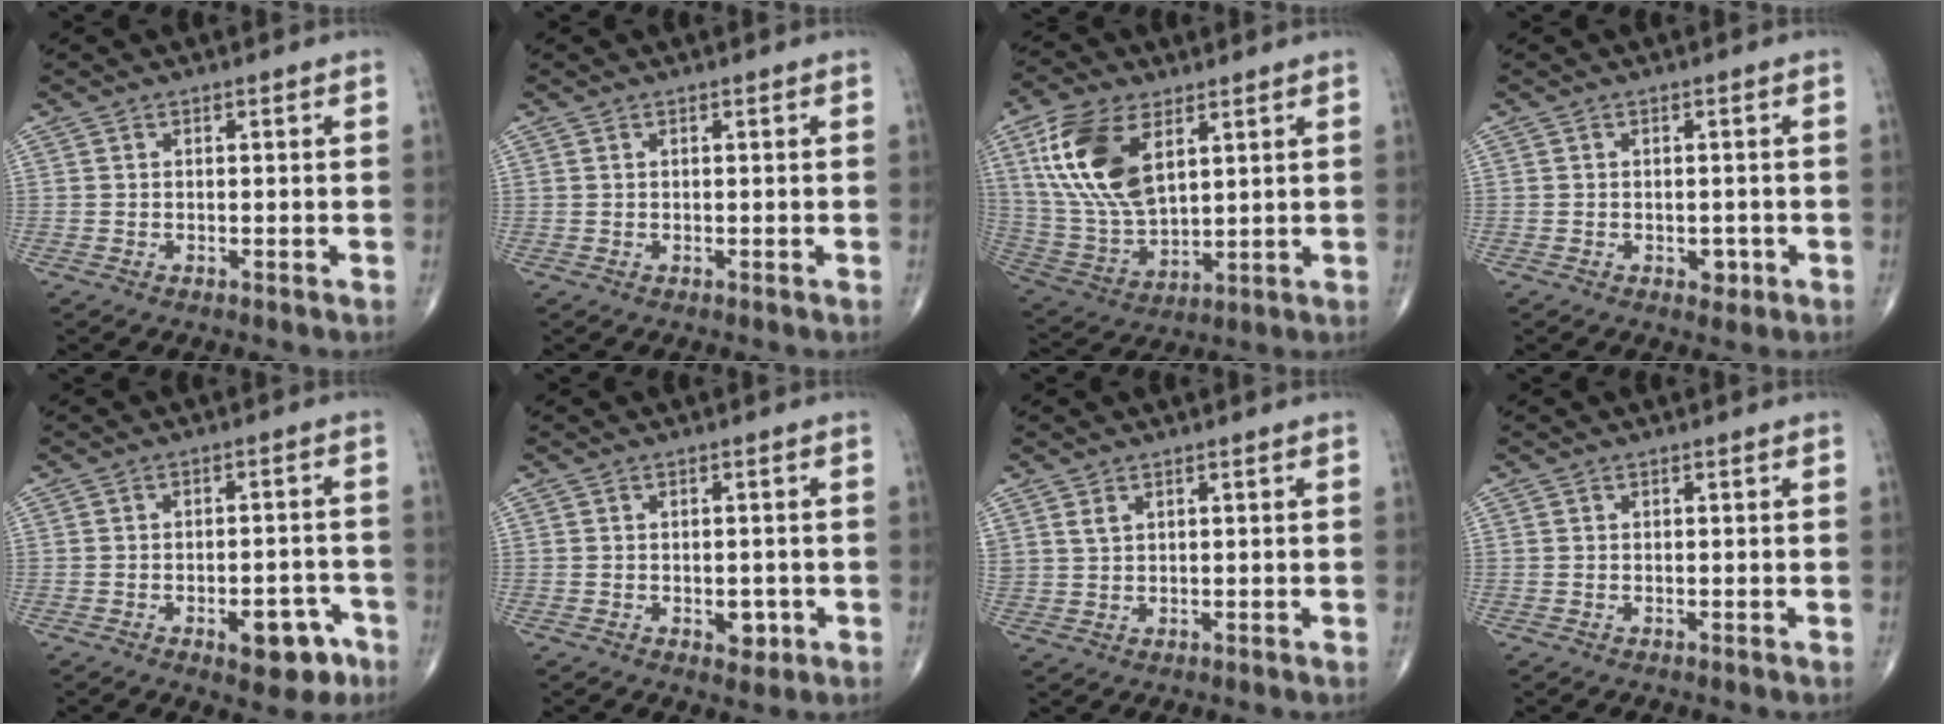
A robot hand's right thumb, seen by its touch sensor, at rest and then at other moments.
{"total": 0.0}
{"total": 17.1, "force": [6.7, 9.0, 13.0], "torque": [-0.252, -0.021, 0.137]}
{"total": 1.8, "force": [-0.7, 1.3, 1.1], "torque": [-0.002, 0.001, -0.007]}
{"total": 7.9, "force": [-4.0, 3.8, 5.7], "torque": [-0.052, 0.030, -0.047]}
{"total": 3.0, "force": [-0.9, 1.9, 2.2], "torque": [-0.012, 0.002, -0.008]}
{"total": 1.8, "force": [1.2, 1.1, 0.9], "torque": [-0.015, -0.004, 0.029]}
{"total": 0.0}